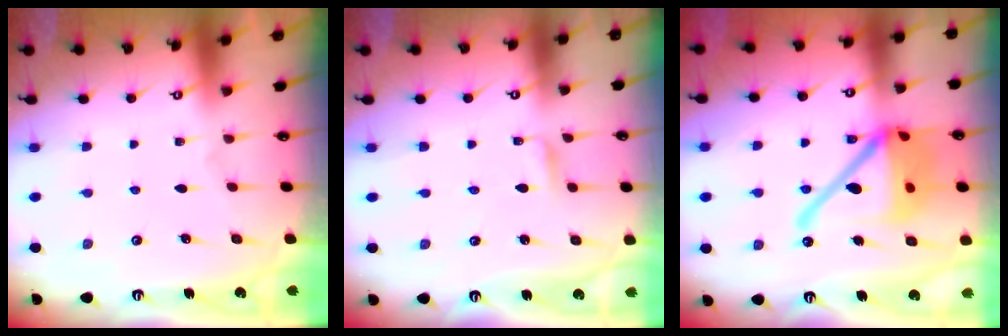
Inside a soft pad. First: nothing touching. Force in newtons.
{"total": 1.8, "press": 1.8, "slide": 0.3}
{"total": 20.2, "press": 20.0, "slide": 2.8}